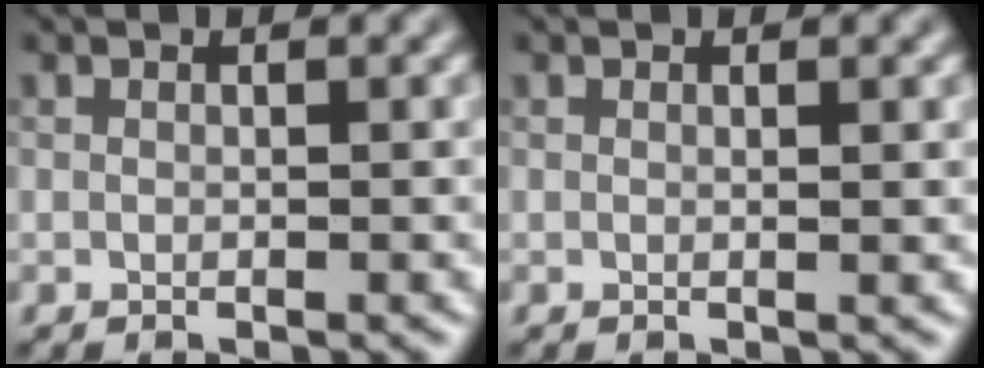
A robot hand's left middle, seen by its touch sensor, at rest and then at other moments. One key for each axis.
{"total": 0.7, "fx": 0.3, "fy": 0.2, "fz": 0.6, "tx": -0.003, "ty": 0.000, "tz": 0.002}